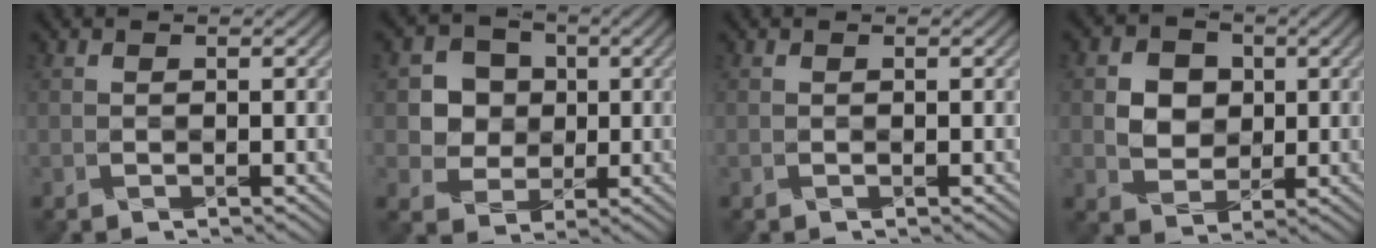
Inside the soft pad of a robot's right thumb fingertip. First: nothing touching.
{"total": 4.9, "force": [0.6, 4.7, 1.1], "torque": [-0.036, 0.000, 0.001]}
{"total": 0.0}
{"total": 4.6, "force": [0.6, 4.1, 2.0], "torque": [-0.050, 0.000, 0.006]}